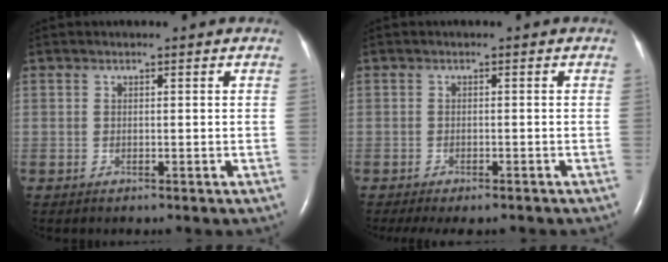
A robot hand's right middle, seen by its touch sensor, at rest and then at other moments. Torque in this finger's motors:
{"motor_torque": [0.19, -0.18, 0.04, 0.02]}